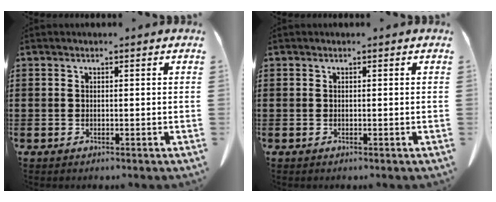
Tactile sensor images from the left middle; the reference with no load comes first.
{"total": 0.0}